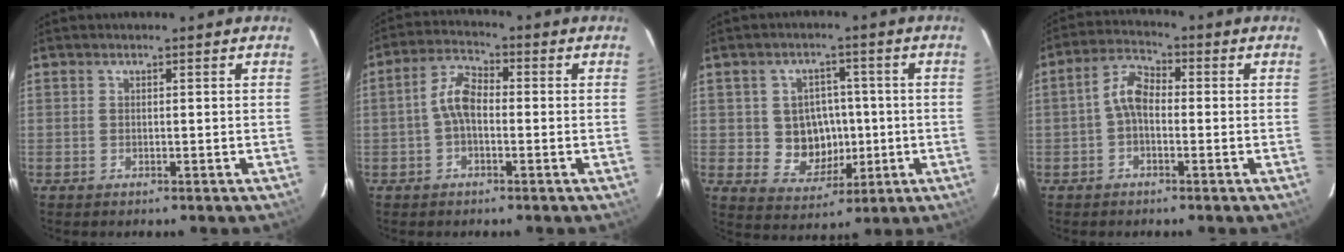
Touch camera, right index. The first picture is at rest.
{"total": 5.3, "force": [-0.9, 2.8, 4.4], "torque": [-0.094, 0.019, -0.020]}
{"total": 8.5, "force": [-0.5, 7.8, 3.3], "torque": [-0.076, 0.012, 0.009]}
{"total": 4.9, "force": [-1.0, 2.9, 3.9], "torque": [-0.081, 0.019, -0.022]}